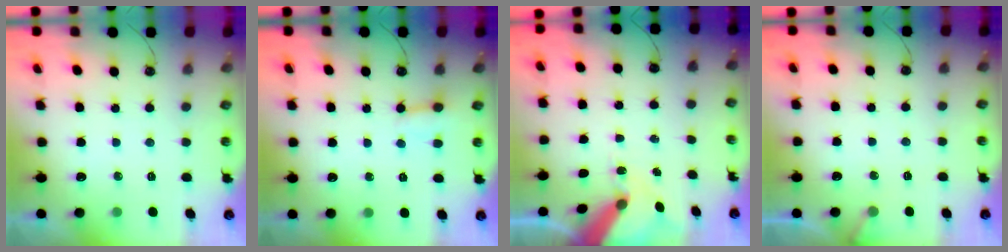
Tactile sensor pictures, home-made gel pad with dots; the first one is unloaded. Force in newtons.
{"total": 1.9, "press": 1.9, "slide": 0.1}
{"total": 10.3, "press": 10.2, "slide": 1.4}
{"total": 2.4, "press": 2.4, "slide": 0.1}